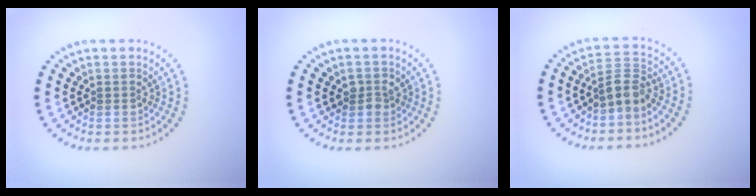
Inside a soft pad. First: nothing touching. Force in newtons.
{"total": 1.3, "press": 1.2, "slide": 0.4}
{"total": 2.8, "press": 2.2, "slide": 1.7}